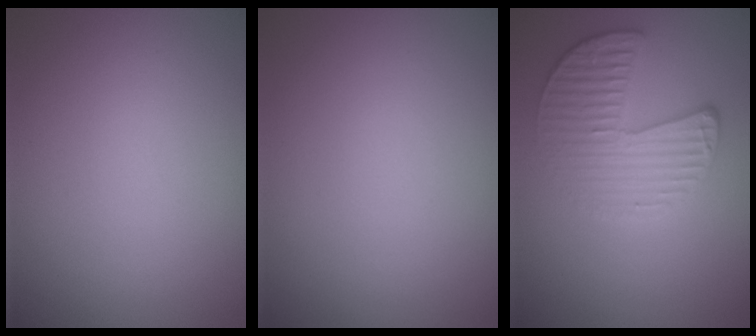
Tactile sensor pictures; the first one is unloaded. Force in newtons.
{"total": 0.0}
{"total": 3.3, "press": 3.3, "slide": 0.6}